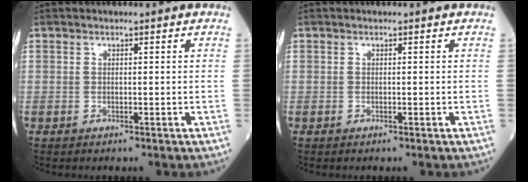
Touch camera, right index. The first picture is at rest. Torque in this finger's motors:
{"motor_torque": [0.05, 0.01, 0.01, -0.01]}